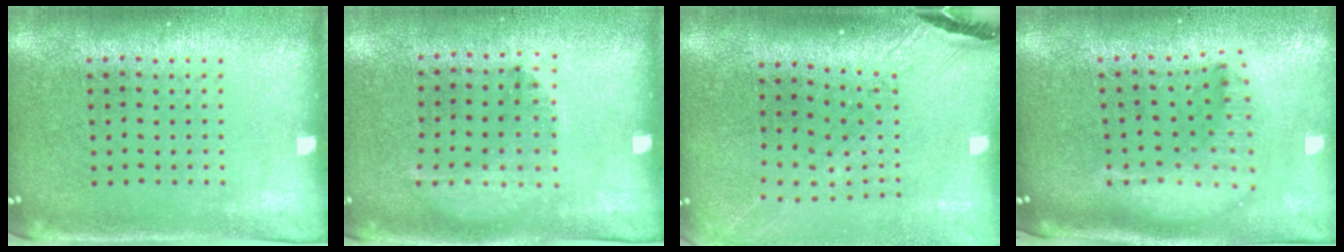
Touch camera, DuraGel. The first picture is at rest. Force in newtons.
{"total": 1.0, "press": 1.0, "slide": 0.3}
{"total": 1.5, "press": 1.4, "slide": 0.5}
{"total": 2.3, "press": 1.7, "slide": 1.5}